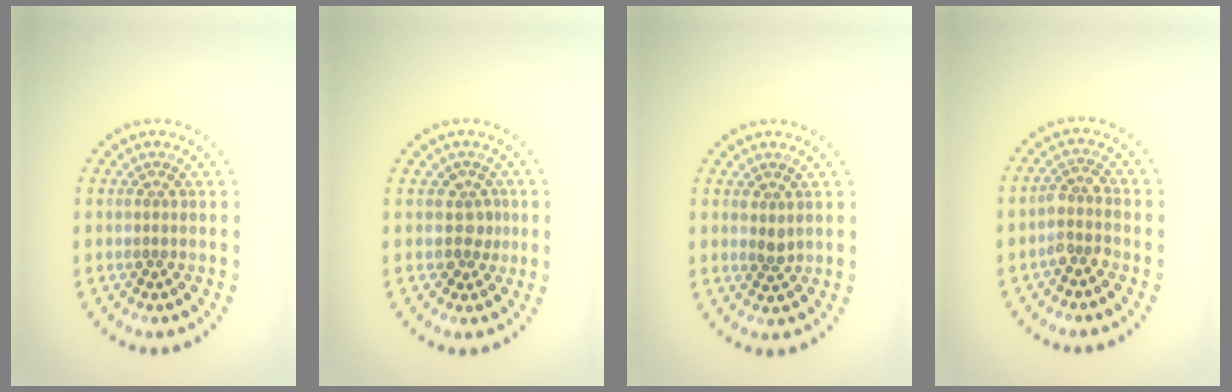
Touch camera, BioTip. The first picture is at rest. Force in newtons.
{"total": 1.7, "press": 1.3, "slide": 1.1}
{"total": 0.9, "press": 0.8, "slide": 0.3}
{"total": 2.2, "press": 1.7, "slide": 1.4}